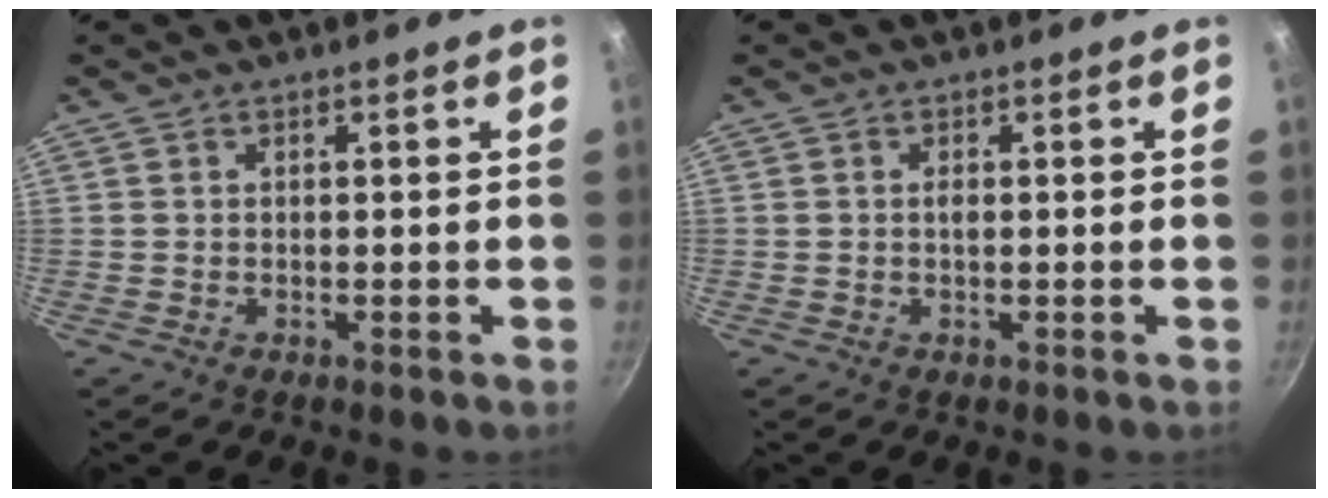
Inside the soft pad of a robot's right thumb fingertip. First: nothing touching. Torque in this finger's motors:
{"motor_torque": [0.60, 0.37, 0.48, -0.26, 0.00]}